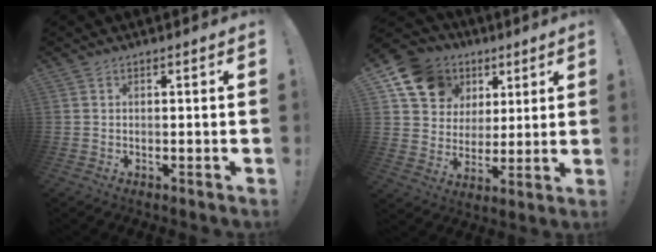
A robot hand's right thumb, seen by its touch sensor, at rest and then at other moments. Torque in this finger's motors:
{"motor_torque": [0.75, 1.83, 0.18, -0.04, 0.02]}